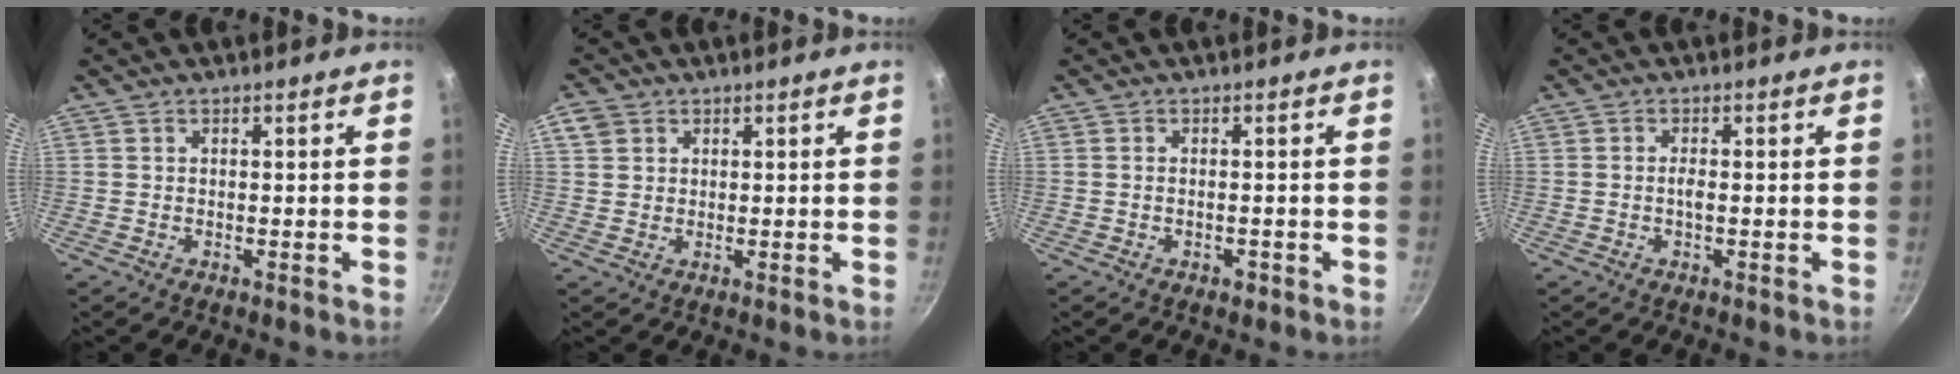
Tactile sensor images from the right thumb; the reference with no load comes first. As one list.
[{"total": 3.8, "force": [1.4, 3.2, 1.4], "torque": [-0.011, 0.002, 0.026]}, {"total": 1.5, "force": [-0.7, 0.8, 1.0], "torque": [-0.016, 0.005, -0.011]}, {"total": 1.4, "force": [-0.2, 0.5, 1.3], "torque": [-0.027, 0.003, -0.006]}]